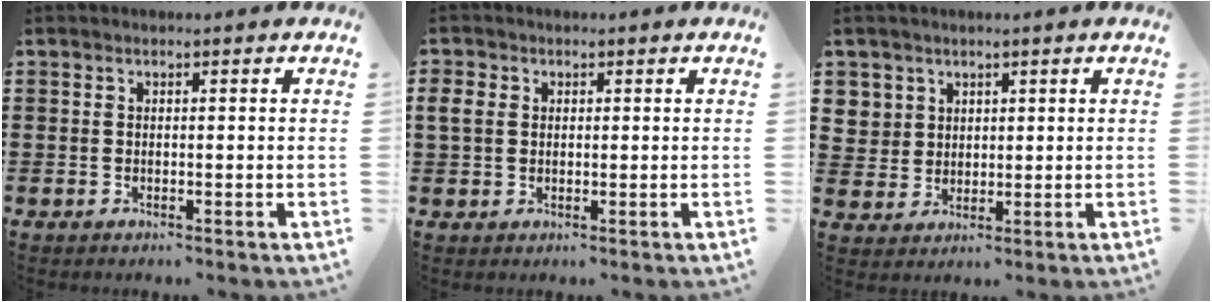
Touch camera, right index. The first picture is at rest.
{"total": 2.6, "force": [0.4, 2.2, 1.3], "torque": [-0.041, 0.006, 0.004]}
{"total": 4.1, "force": [2.0, 3.6, 0.2], "torque": [-0.023, 0.014, 0.038]}